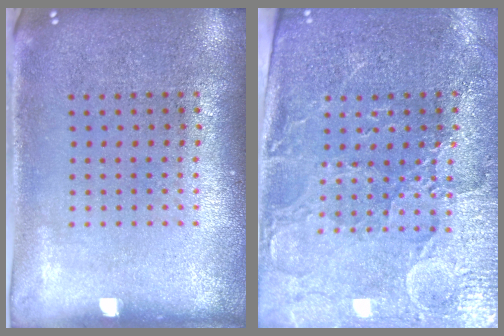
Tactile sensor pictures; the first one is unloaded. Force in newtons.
{"total": 3.5, "press": 3.3, "slide": 1.2}